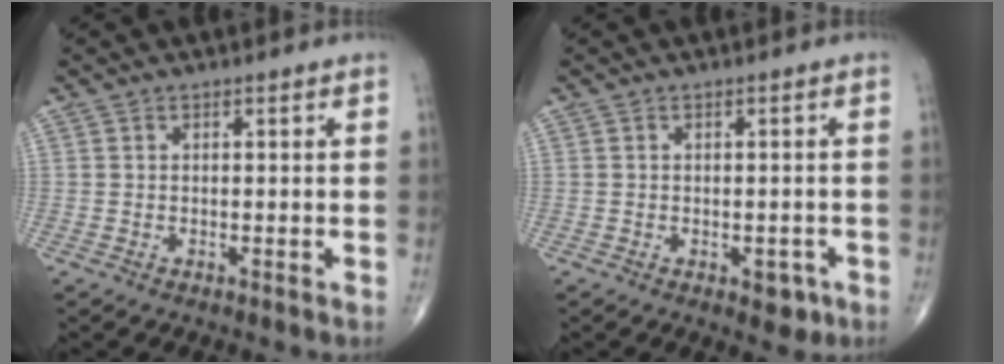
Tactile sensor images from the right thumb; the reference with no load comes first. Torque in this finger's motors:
{"motor_torque": [2.53, 2.49, 0.20, -0.38, -0.01]}